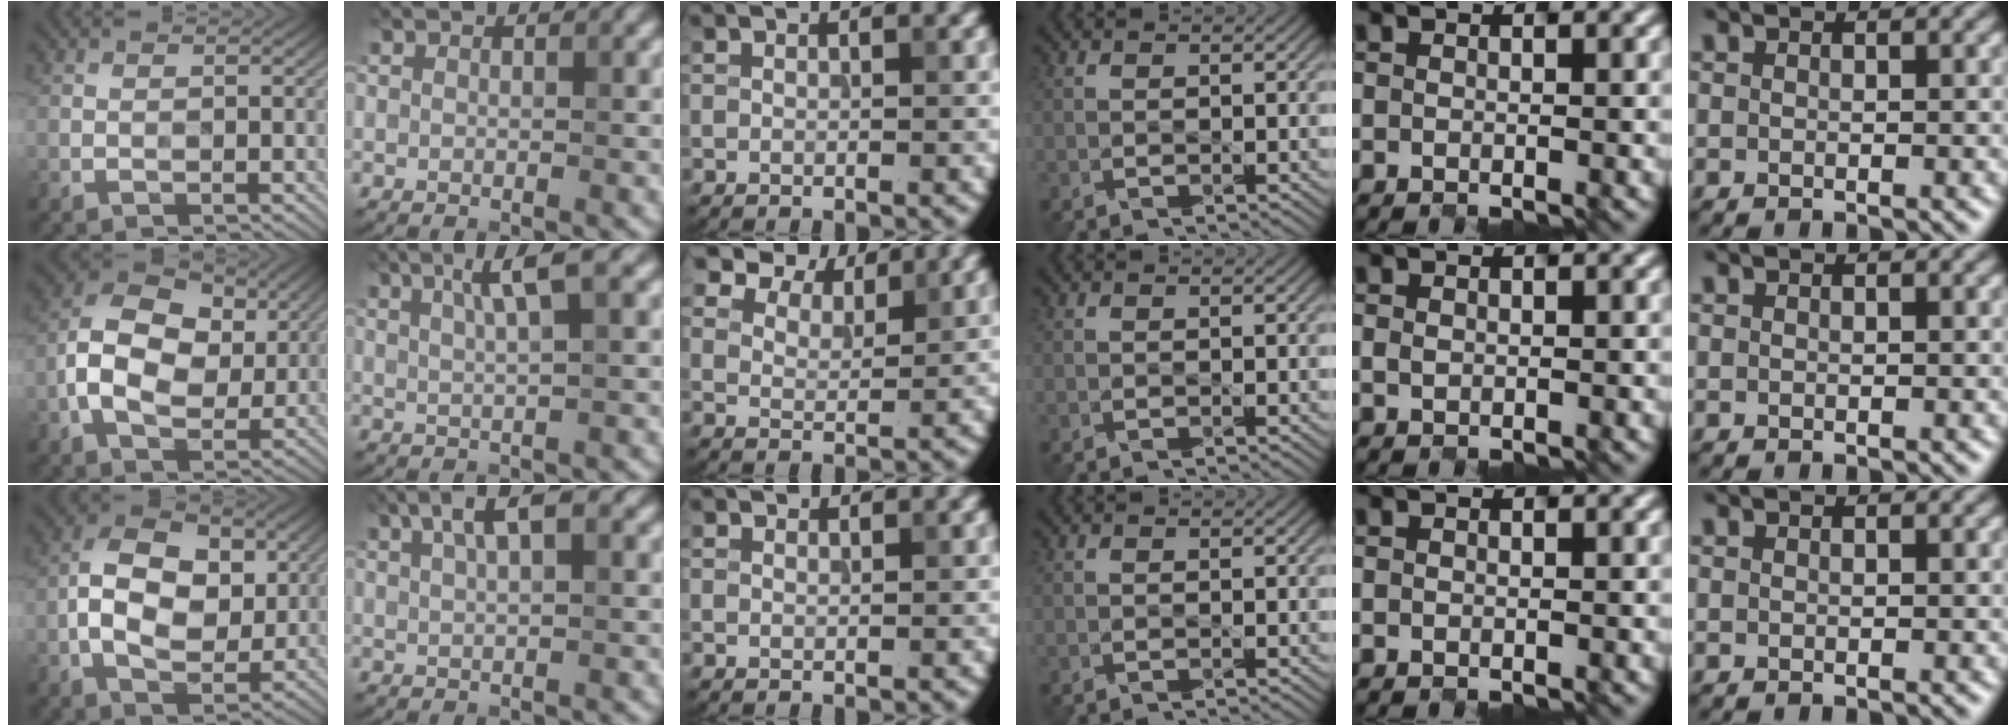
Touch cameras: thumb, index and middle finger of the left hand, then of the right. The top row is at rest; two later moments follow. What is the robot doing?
{"motion": "open", "object": "folder"}